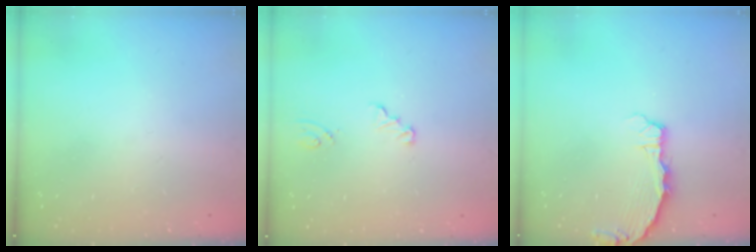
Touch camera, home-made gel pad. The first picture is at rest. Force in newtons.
{"total": 2.3, "press": 2.3, "slide": 0.2}
{"total": 2.4, "press": 2.4, "slide": 0.3}